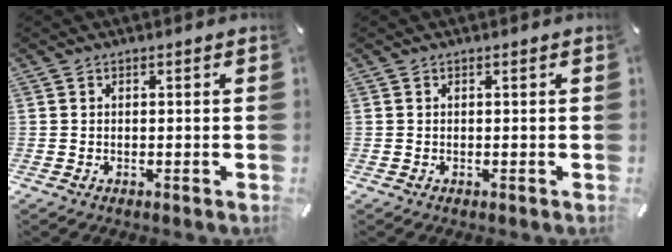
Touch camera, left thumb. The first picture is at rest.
{"total": 0.0}